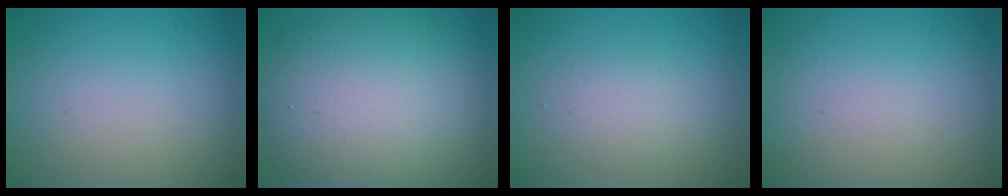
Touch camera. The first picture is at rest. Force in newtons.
{"total": 11.6, "press": 11.6, "slide": 0.6}
{"total": 1.8, "press": 1.8, "slide": 0.1}
{"total": 0.0}